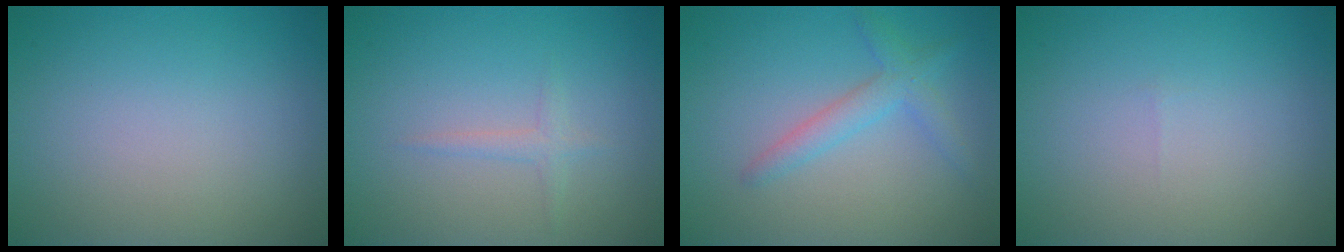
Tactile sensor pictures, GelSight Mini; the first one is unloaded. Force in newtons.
{"total": 1.1, "press": 1.1, "slide": 0.1}
{"total": 2.4, "press": 2.4, "slide": 0.2}
{"total": 0.0}